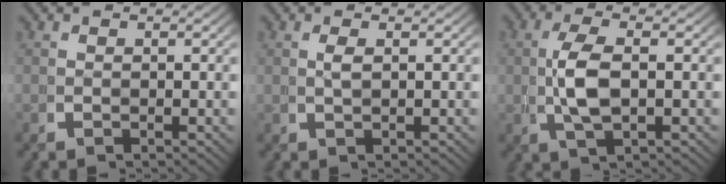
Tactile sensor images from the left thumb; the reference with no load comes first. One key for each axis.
{"total": 0.9, "fx": 0.7, "fy": -0.2, "fz": 0.6, "tx": -0.016, "ty": 0.000, "tz": 0.015}
{"total": 3.8, "fx": 0.4, "fy": 1.3, "fz": 3.6, "tx": -0.085, "ty": 0.000, "tz": 0.012}